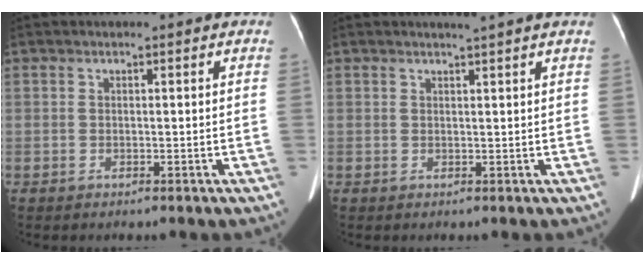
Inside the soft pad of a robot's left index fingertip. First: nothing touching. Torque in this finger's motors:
{"motor_torque": [0.27, -0.27, -0.01, 0.03]}